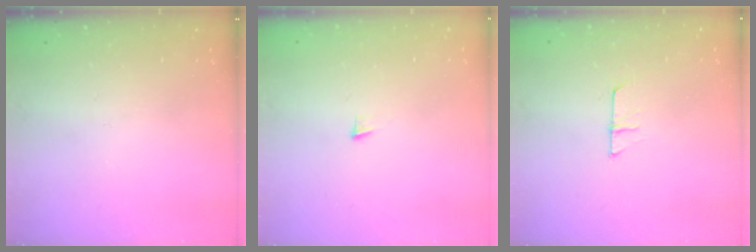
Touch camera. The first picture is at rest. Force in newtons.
{"total": 5.2, "press": 5.2, "slide": 0.3}
{"total": 5.7, "press": 5.6, "slide": 0.6}